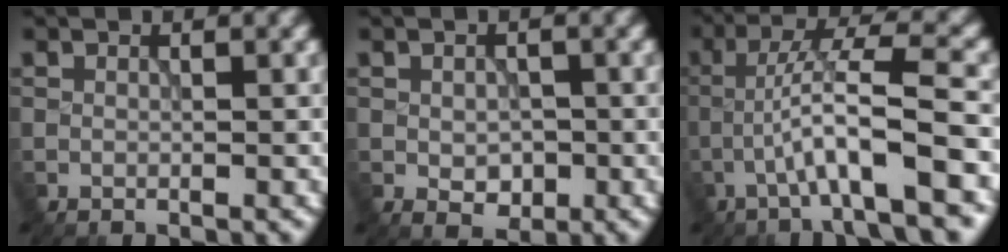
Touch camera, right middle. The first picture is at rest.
{"total": 2.7, "force": [-0.7, 1.8, 1.8], "torque": [-0.028, -0.006, -0.009]}
{"total": 8.0, "force": [-2.7, 1.0, 7.4], "torque": [-0.126, 0.023, -0.049]}